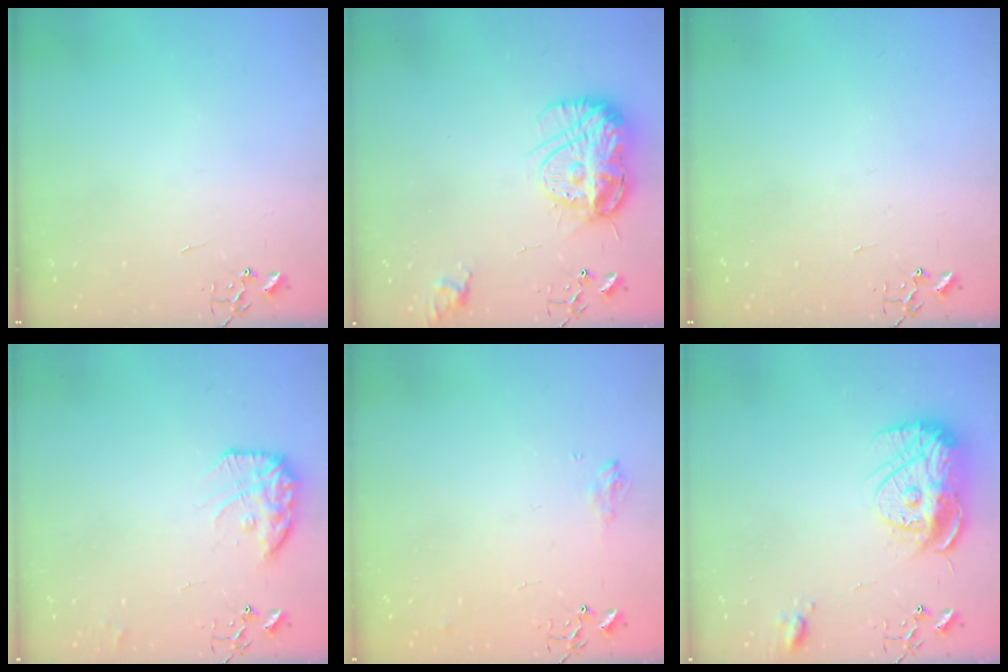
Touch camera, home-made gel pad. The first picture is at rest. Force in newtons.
{"total": 14.7, "press": 14.7, "slide": 1.0}
{"total": 0.0}
{"total": 14.0, "press": 14.0, "slide": 1.0}
{"total": 7.7, "press": 7.7, "slide": 0.9}
{"total": 14.9, "press": 14.9, "slide": 1.4}